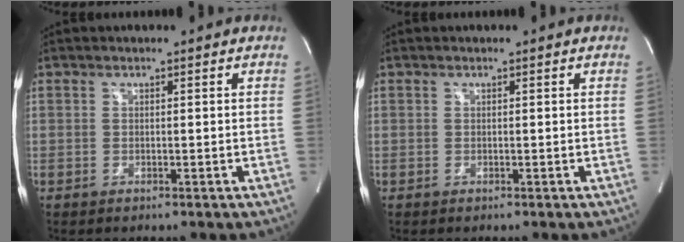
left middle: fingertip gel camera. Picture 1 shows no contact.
{"total": 0.0}